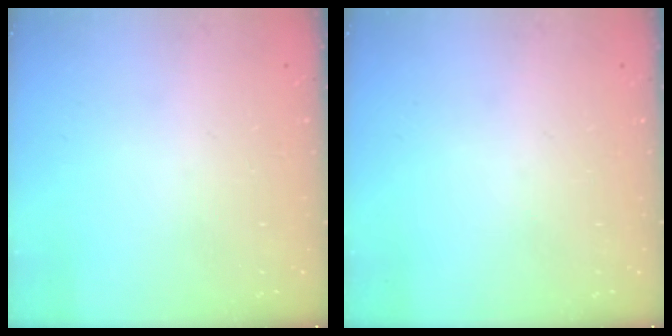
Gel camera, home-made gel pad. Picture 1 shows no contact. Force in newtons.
{"total": 0.0}